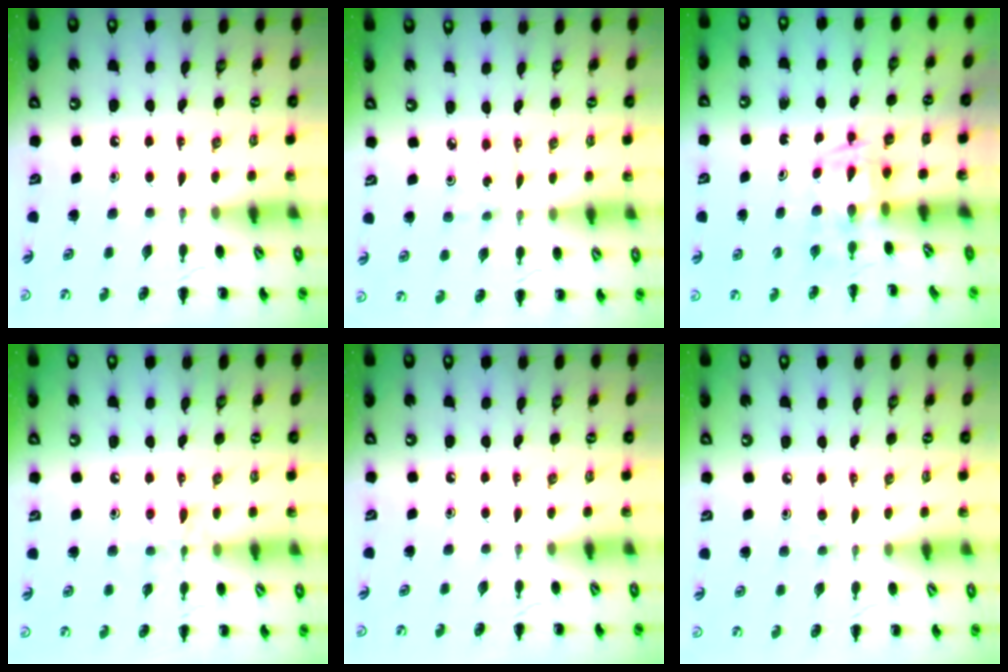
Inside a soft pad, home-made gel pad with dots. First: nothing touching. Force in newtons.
{"total": 1.2, "press": 1.1, "slide": 0.4}
{"total": 2.4, "press": 2.2, "slide": 1.1}
{"total": 7.3, "press": 7.1, "slide": 1.5}
{"total": 0.0}
{"total": 3.6, "press": 3.4, "slide": 1.1}